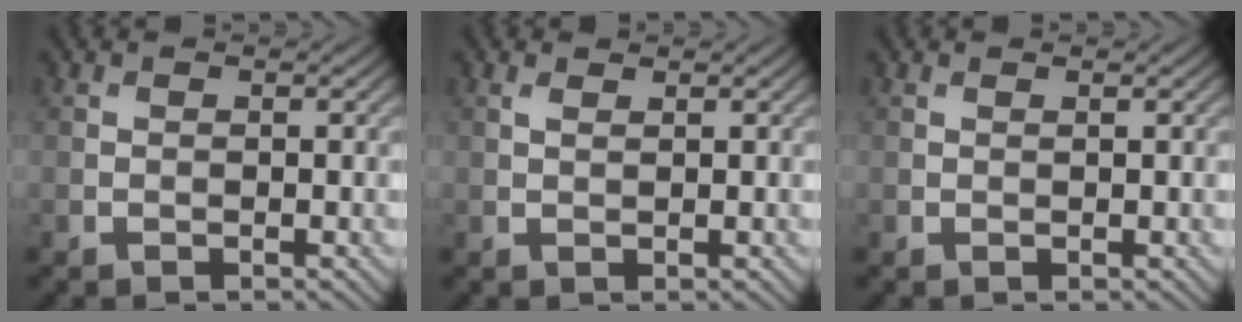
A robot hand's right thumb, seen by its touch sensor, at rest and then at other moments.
{"total": 0.8, "force": [0.6, 0.2, 0.5], "torque": [-0.016, 0.003, 0.012]}
{"total": 0.5, "force": [0.3, 0.0, 0.4], "torque": [-0.010, 0.003, 0.003]}